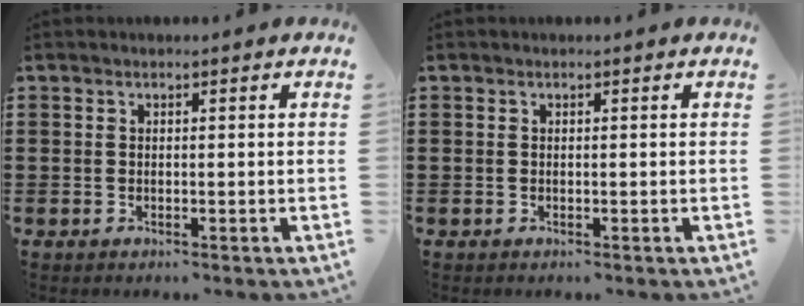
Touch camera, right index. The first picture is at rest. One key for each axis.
{"total": 0.0}